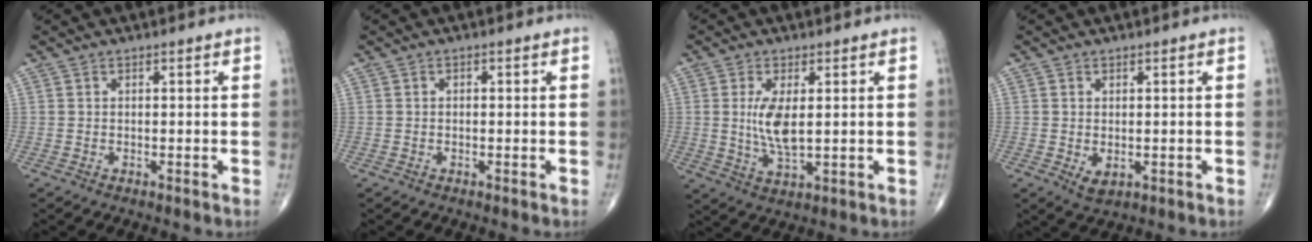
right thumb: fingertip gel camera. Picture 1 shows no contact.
{"total": 0.5, "force": [0.0, 0.3, 0.4], "torque": [-0.008, 0.000, 0.000]}
{"total": 7.0, "force": [0.9, 2.7, 6.4], "torque": [-0.130, -0.016, 0.022]}
{"total": 2.7, "force": [-0.4, 1.8, 2.0], "torque": [-0.028, -0.006, 0.002]}